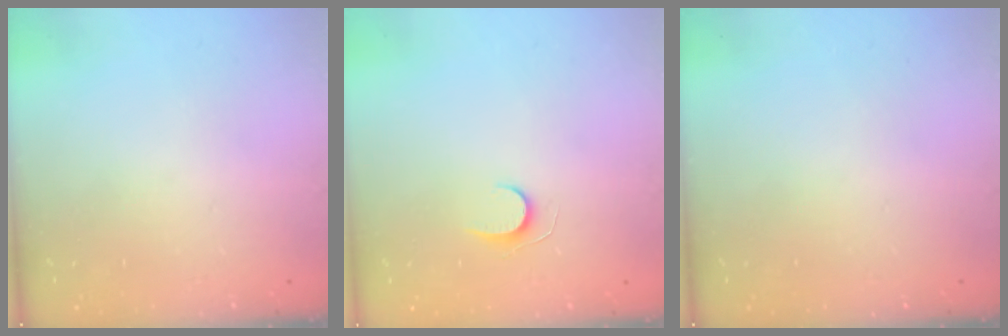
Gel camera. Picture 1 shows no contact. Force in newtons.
{"total": 5.4, "press": 5.4, "slide": 0.5}
{"total": 0.0}